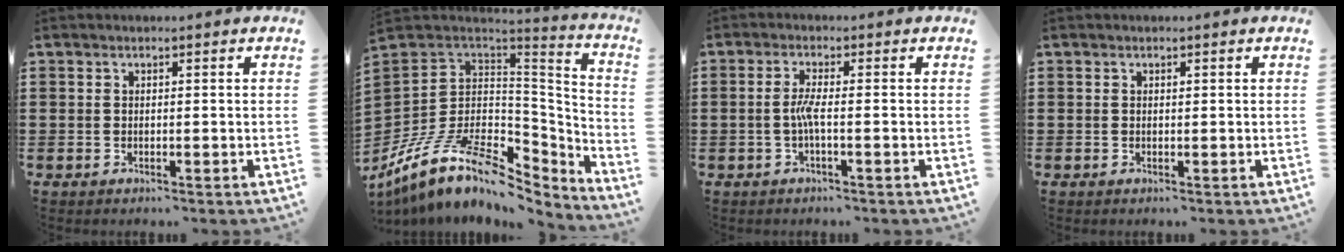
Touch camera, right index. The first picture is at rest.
{"total": 12.9, "force": [-6.5, 7.1, 8.5], "torque": [-0.196, 0.003, -0.117]}
{"total": 3.1, "force": [-0.8, 0.0, 3.0], "torque": [-0.071, -0.008, -0.021]}
{"total": 0.0}